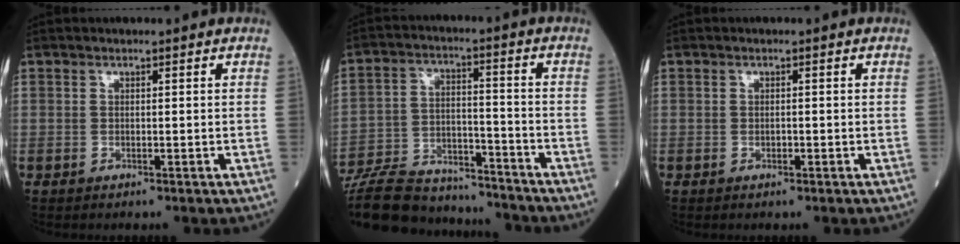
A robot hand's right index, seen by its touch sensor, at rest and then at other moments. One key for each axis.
{"total": 19.8, "fx": -18.3, "fy": 4.5, "fz": 6.0, "tx": -0.140, "ty": -0.003, "tz": -0.289}
{"total": 0.6, "fx": -0.3, "fy": 0.3, "fz": 0.5, "tx": -0.011, "ty": 0.000, "tz": -0.003}